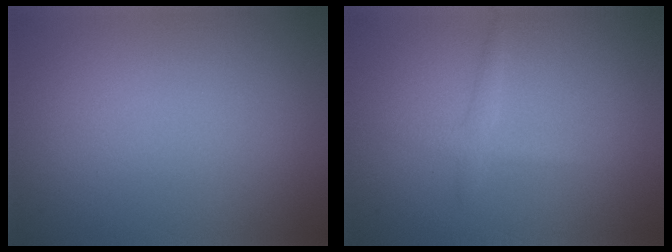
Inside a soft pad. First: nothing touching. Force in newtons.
{"total": 1.2, "press": 1.2, "slide": 0.1}